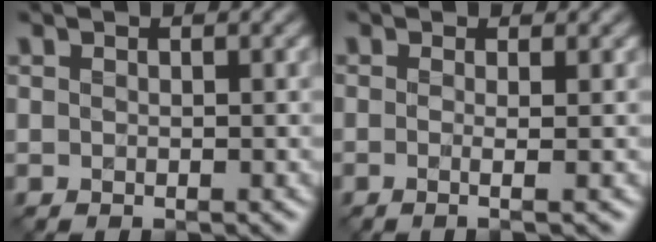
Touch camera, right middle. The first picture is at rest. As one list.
[{"total": 2.5, "force": [0.2, 1.1, 2.2], "torque": [-0.028, -0.003, -0.023]}]